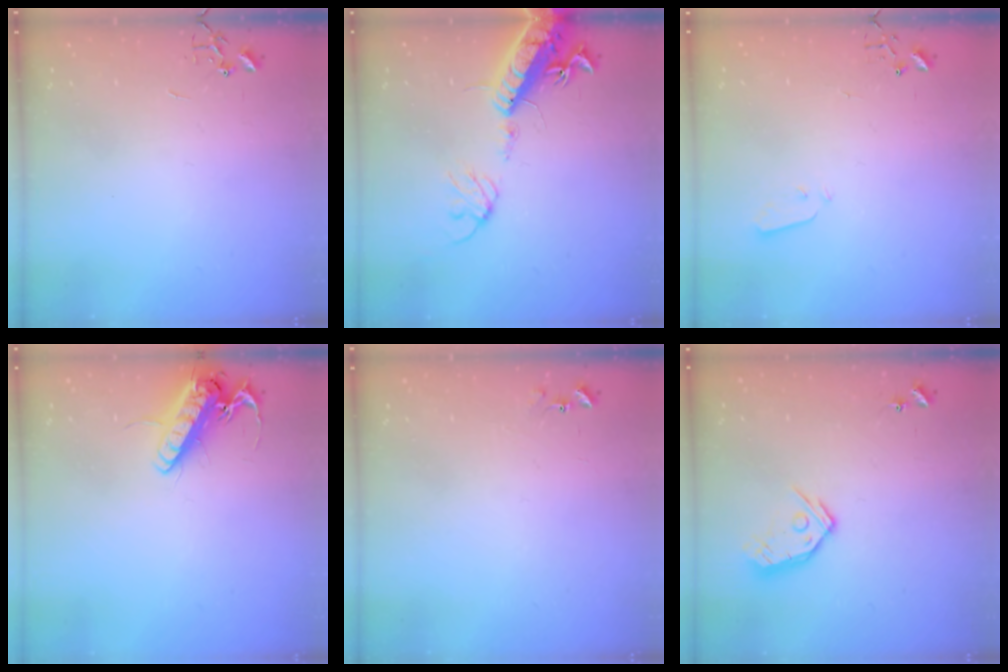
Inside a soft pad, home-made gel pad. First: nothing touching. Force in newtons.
{"total": 17.2, "press": 16.7, "slide": 3.9}
{"total": 3.0, "press": 3.0, "slide": 0.3}
{"total": 14.1, "press": 13.9, "slide": 2.6}
{"total": 6.0, "press": 5.9, "slide": 0.6}
{"total": 9.9, "press": 9.9, "slide": 0.8}